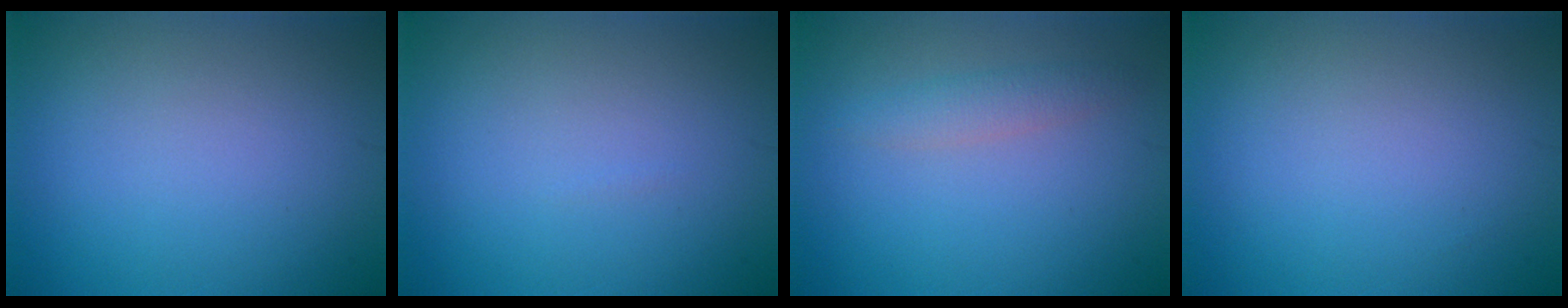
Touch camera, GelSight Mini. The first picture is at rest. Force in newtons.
{"total": 0.0}
{"total": 1.7, "press": 1.7, "slide": 0.1}
{"total": 0.0}